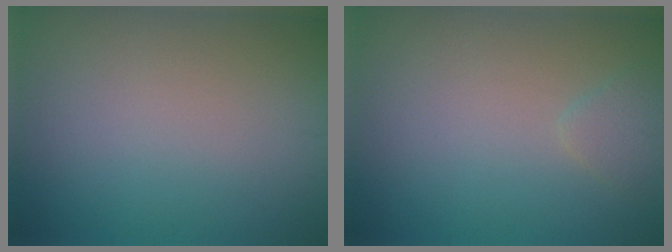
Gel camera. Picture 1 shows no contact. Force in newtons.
{"total": 1.1, "press": 1.1, "slide": 0.1}